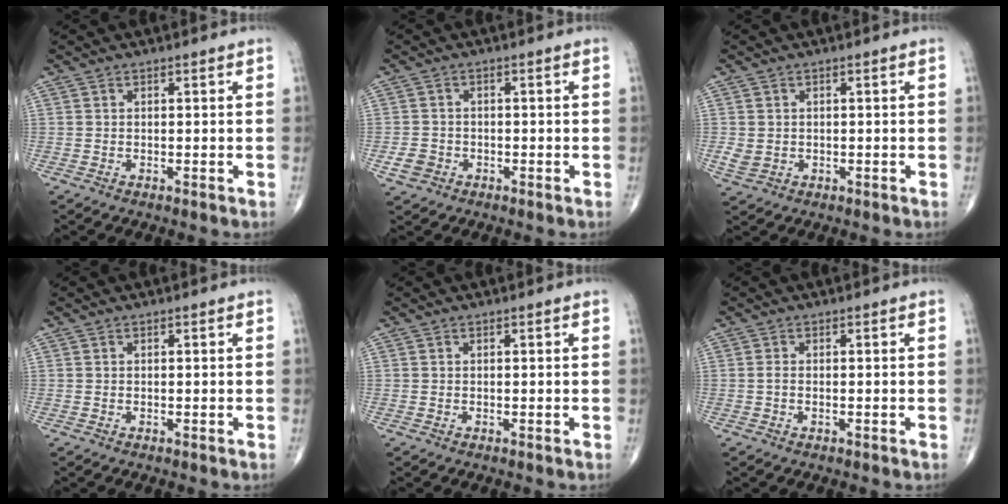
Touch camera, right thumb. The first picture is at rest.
{"total": 3.0, "force": [-1.3, 2.5, 1.0], "torque": [-0.013, 0.010, -0.022]}
{"total": 2.6, "force": [-0.2, 2.3, 1.3], "torque": [-0.024, 0.001, 0.004]}
{"total": 0.0}
{"total": 0.0}
{"total": 0.8, "force": [-0.2, 0.4, 0.7], "torque": [-0.017, 0.001, -0.006]}